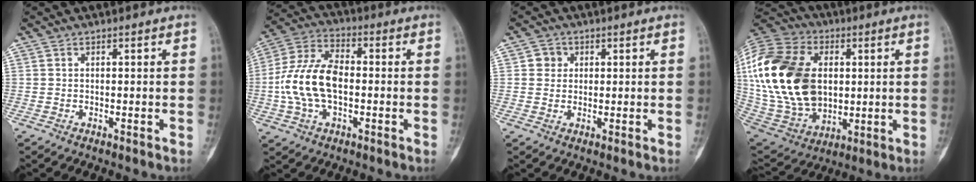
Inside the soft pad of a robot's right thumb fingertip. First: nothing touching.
{"total": 13.6, "force": [-1.3, 7.8, 11.0], "torque": [-0.225, 0.030, -0.027]}
{"total": 2.7, "force": [0.7, 2.5, 0.6], "torque": [0.006, 0.002, 0.005]}
{"total": 30.0, "force": [3.6, 20.3, 21.8], "torque": [-0.449, -0.001, 0.077]}